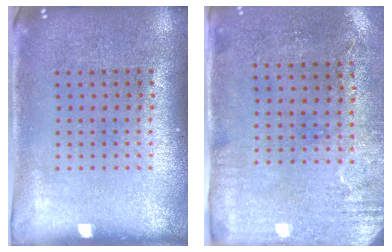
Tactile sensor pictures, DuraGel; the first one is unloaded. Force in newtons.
{"total": 3.0, "press": 2.4, "slide": 1.8}